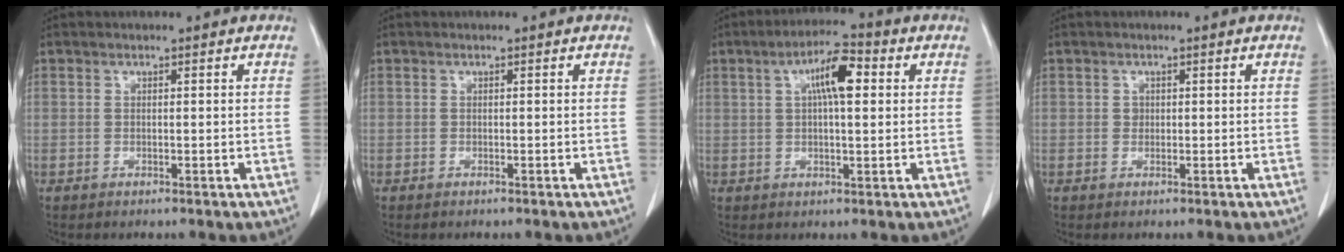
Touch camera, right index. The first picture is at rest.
{"total": 0.0}
{"total": 7.3, "force": [2.0, 1.8, 6.8], "torque": [-0.119, 0.019, 0.032]}
{"total": 0.8, "force": [0.1, 0.8, 0.3], "torque": [-0.002, 0.002, 0.002]}